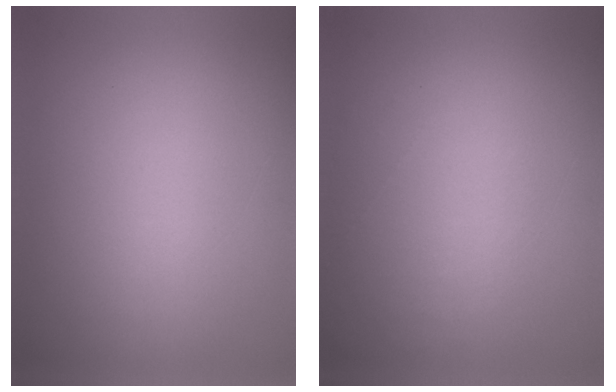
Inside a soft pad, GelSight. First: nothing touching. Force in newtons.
{"total": 1.0}